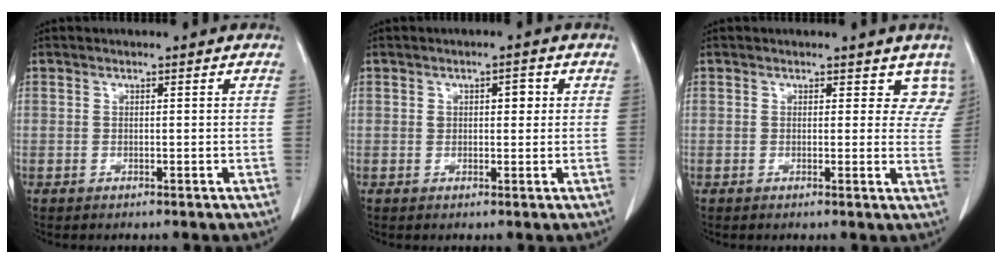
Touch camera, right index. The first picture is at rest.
{"total": 2.5, "force": [0.7, 1.4, 1.9], "torque": [-0.027, 0.009, 0.011]}
{"total": 5.0, "force": [4.0, 2.8, 1.3], "torque": [0.016, -0.009, 0.025]}